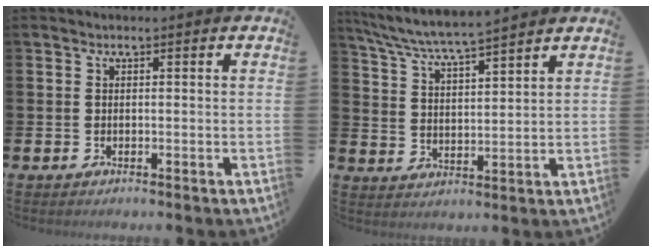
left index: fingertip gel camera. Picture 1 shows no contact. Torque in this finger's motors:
{"motor_torque": [0.64, -0.55, 0.23, 0.21]}